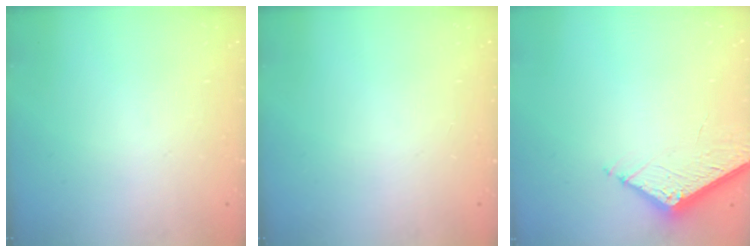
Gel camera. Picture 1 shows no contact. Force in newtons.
{"total": 0.0}
{"total": 5.4, "press": 5.4, "slide": 0.5}